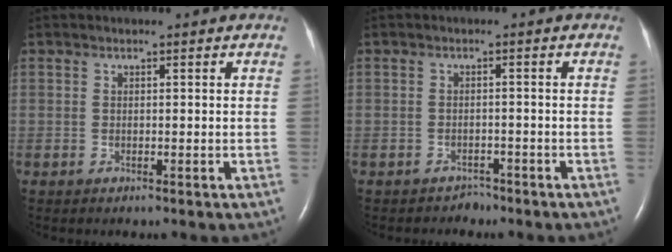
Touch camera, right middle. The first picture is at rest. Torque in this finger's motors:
{"motor_torque": [-0.25, 0.15, 0.00, 0.00]}